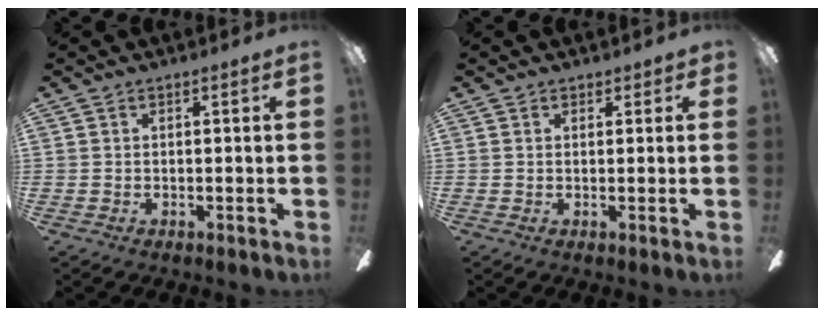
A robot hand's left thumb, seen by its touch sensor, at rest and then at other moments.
{"total": 1.2, "force": [0.8, 0.9, 0.2], "torque": [0.003, -0.001, 0.014]}